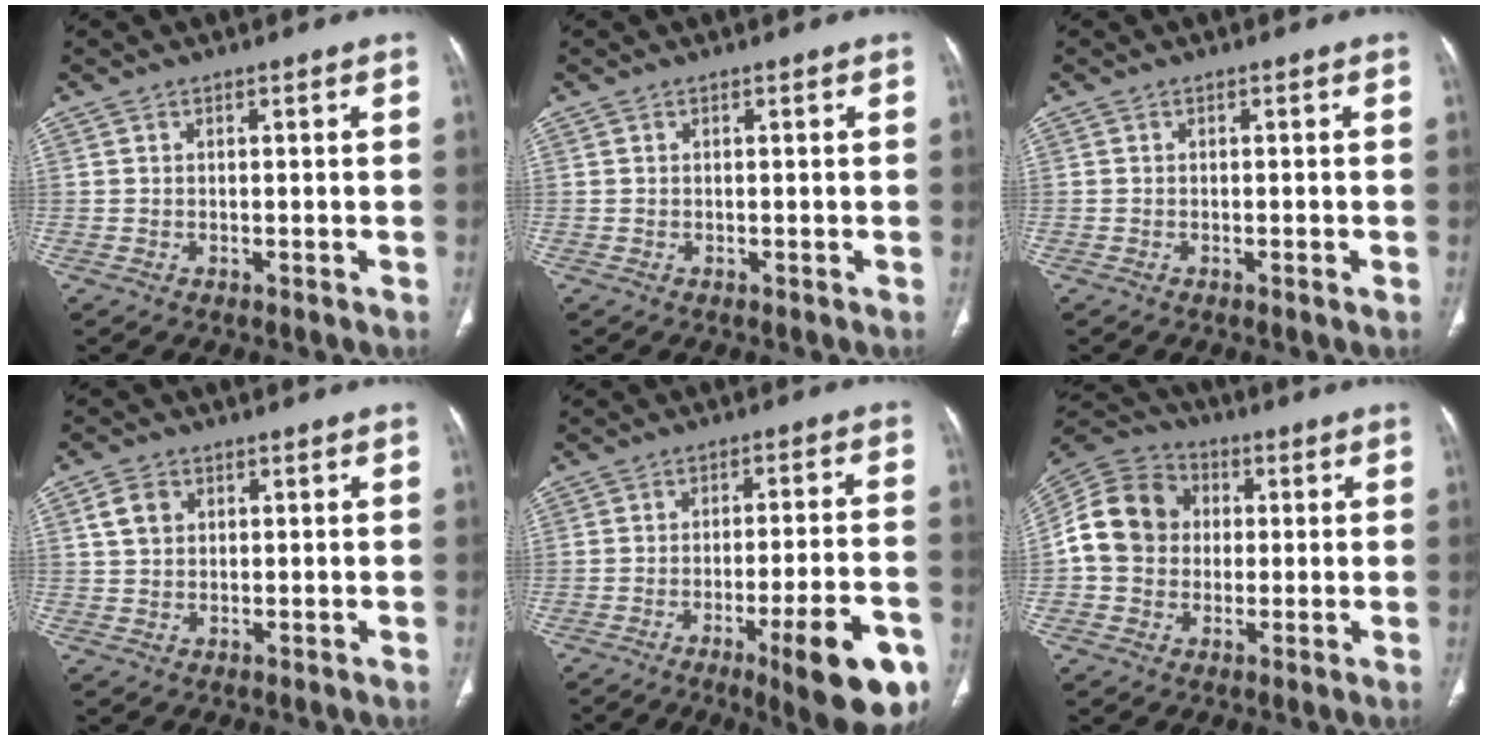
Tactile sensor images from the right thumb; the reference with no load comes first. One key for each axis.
{"total": 0.0}
{"total": 0.8, "fx": -0.4, "fy": -0.1, "fz": 0.7, "tx": -0.013, "ty": -0.001, "tz": -0.005}
{"total": 4.0, "fx": 1.4, "fy": 3.1, "fz": 2.1, "tx": -0.028, "ty": 0.002, "tz": 0.029}
{"total": 15.6, "fx": -7.6, "fy": 3.2, "fz": 13.2, "tx": -0.146, "ty": 0.034, "tz": -0.098}
{"total": 14.0, "fx": 0.8, "fy": 12.1, "fz": 6.9, "tx": -0.121, "ty": 0.028, "tz": 0.007}